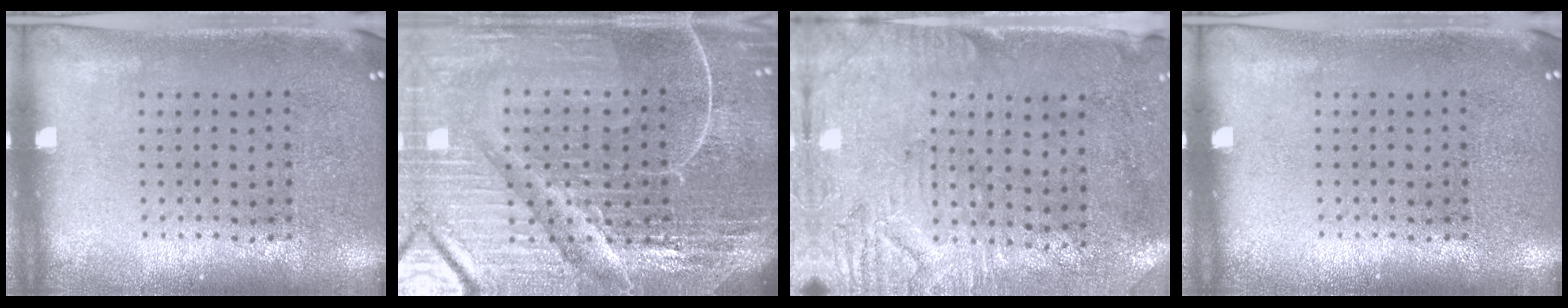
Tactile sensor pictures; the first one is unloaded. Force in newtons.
{"total": 6.9, "press": 6.1, "slide": 3.3}
{"total": 3.0, "press": 2.5, "slide": 1.7}
{"total": 0.0}